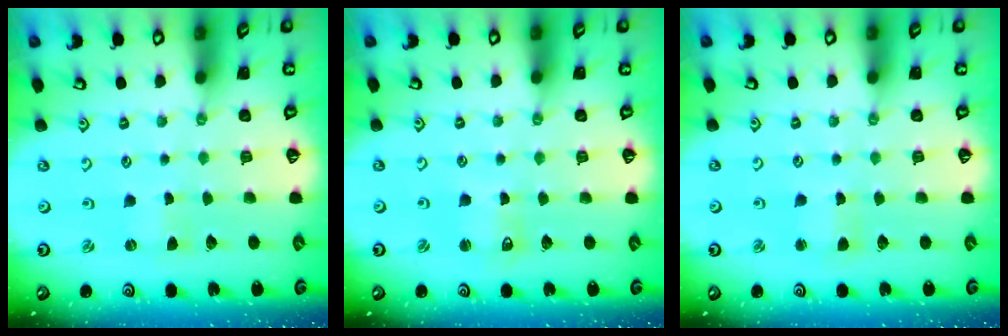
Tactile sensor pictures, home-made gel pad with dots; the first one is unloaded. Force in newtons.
{"total": 2.6, "press": 2.6, "slide": 0.2}
{"total": 3.1, "press": 3.1, "slide": 0.3}